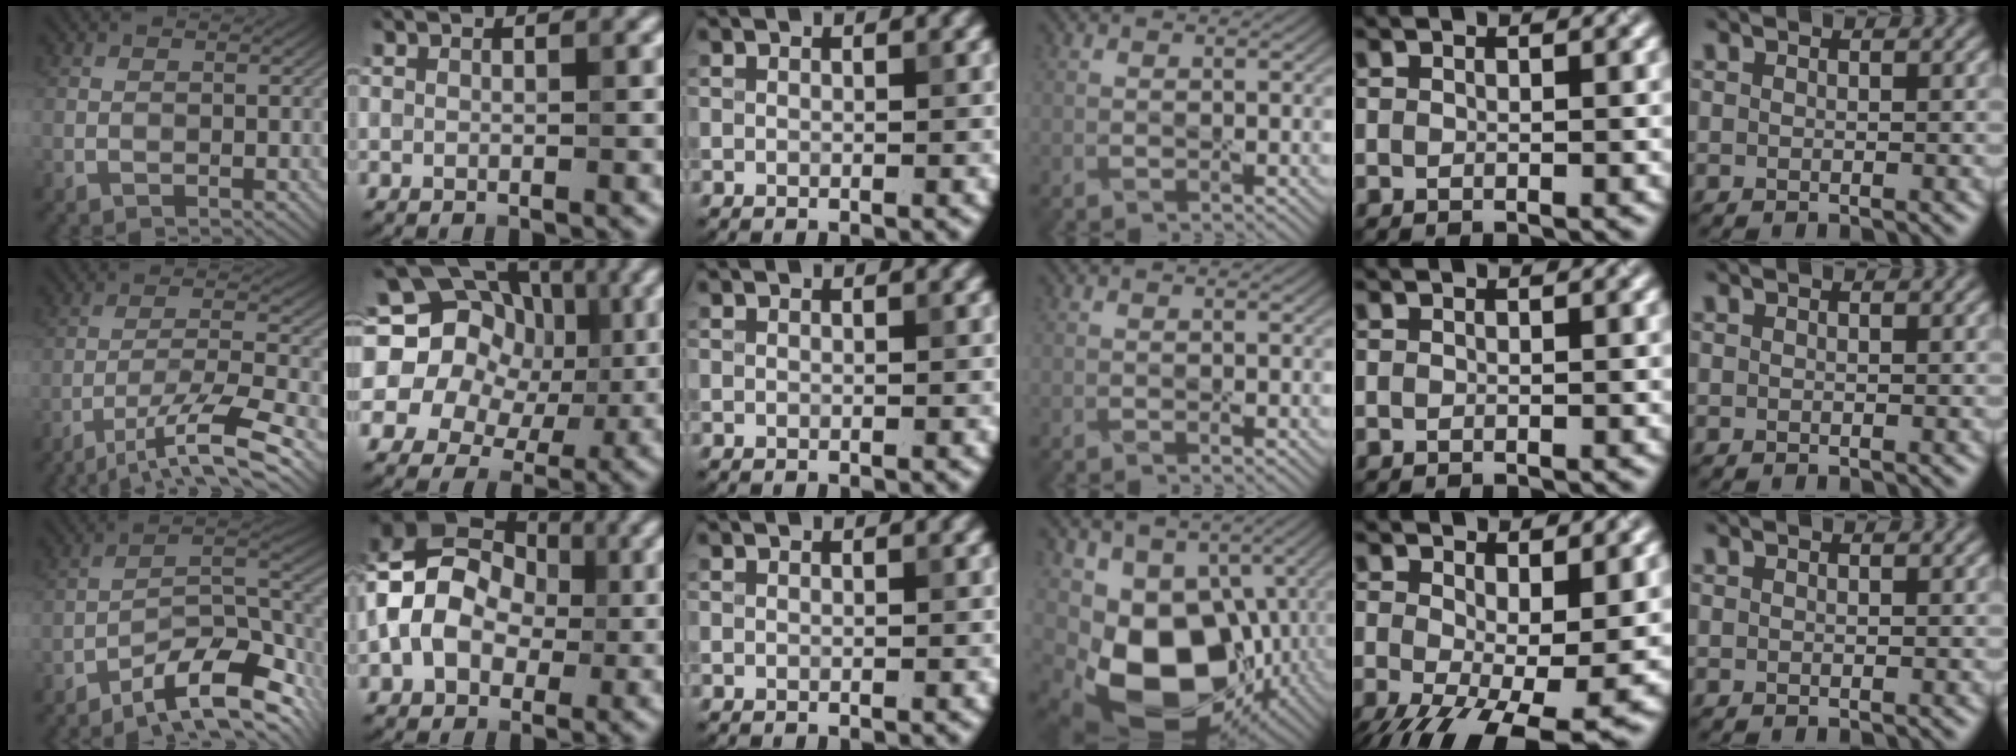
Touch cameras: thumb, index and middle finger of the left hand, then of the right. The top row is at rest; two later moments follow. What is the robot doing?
{"motion": "peel", "object": "postage stamp"}